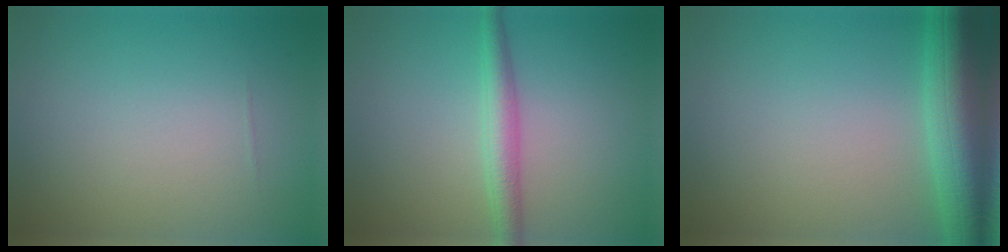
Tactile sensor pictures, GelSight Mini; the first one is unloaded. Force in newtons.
{"total": 2.9, "press": 2.9, "slide": 0.1}
{"total": 8.9, "press": 8.9, "slide": 0.3}